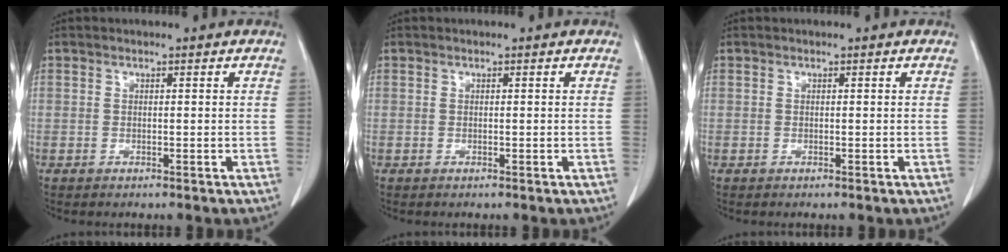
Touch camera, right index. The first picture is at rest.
{"total": 0.0}
{"total": 0.0}